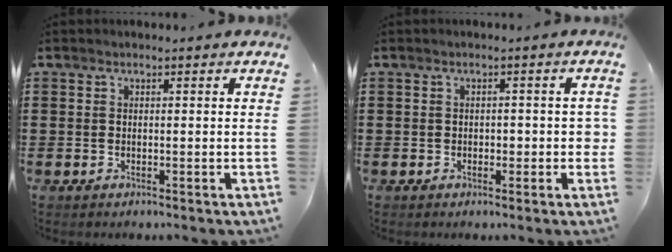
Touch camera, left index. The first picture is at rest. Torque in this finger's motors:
{"motor_torque": [0.05, -0.03, 0.11, 0.02]}